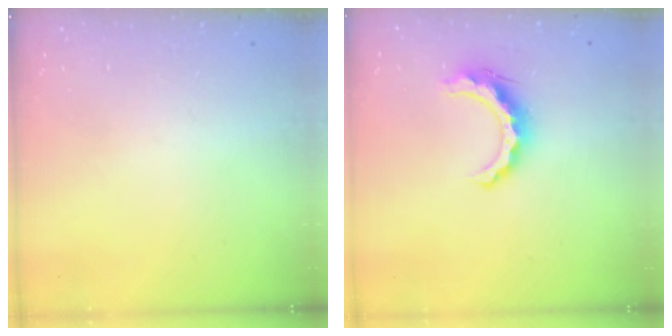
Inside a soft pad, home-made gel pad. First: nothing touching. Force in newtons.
{"total": 10.3, "press": 10.3, "slide": 0.3}